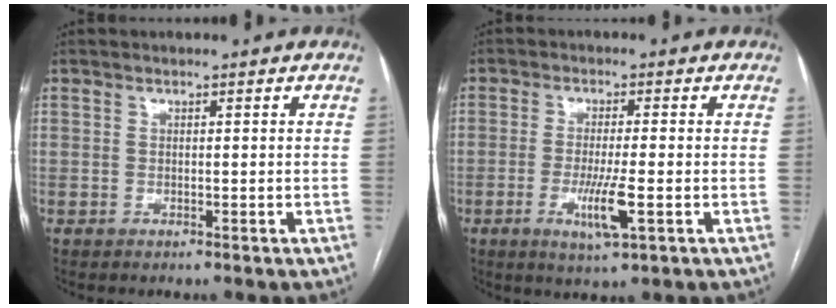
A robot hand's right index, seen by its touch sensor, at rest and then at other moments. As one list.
[{"total": 6.3, "force": [-2.0, 0.3, 5.9], "torque": [-0.117, -0.016, -0.033]}]